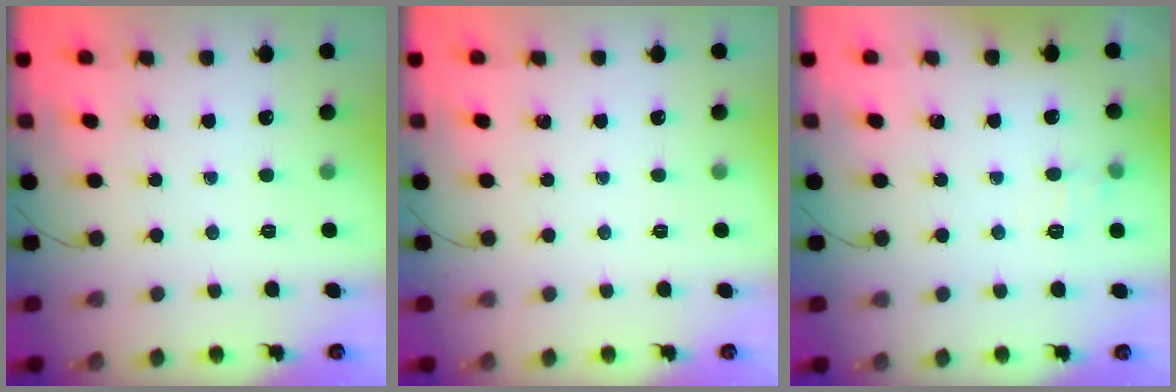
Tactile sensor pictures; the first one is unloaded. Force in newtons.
{"total": 0.0}
{"total": 7.8, "press": 7.6, "slide": 1.7}